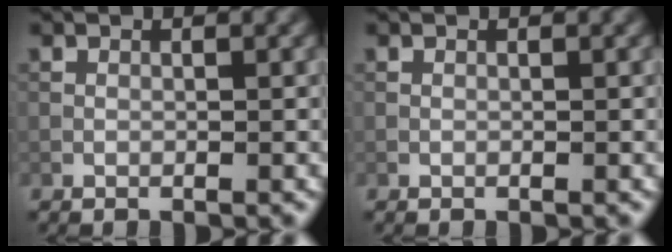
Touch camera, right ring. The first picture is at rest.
{"total": 0.0}